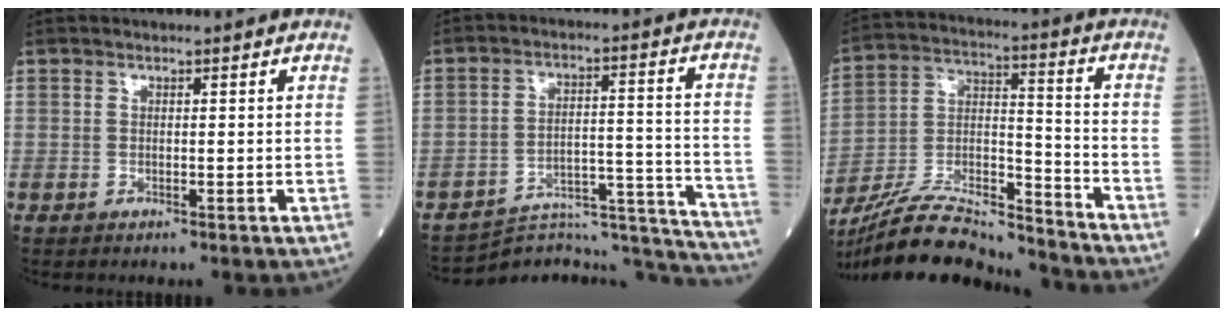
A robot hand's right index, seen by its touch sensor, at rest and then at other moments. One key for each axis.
{"total": 20.7, "fx": -20.5, "fy": 1.2, "fz": 2.2, "tx": -0.007, "ty": 0.037, "tz": -0.274}
{"total": 17.3, "fx": -16.5, "fy": 2.0, "fz": 4.8, "tx": -0.097, "ty": 0.018, "tz": -0.289}